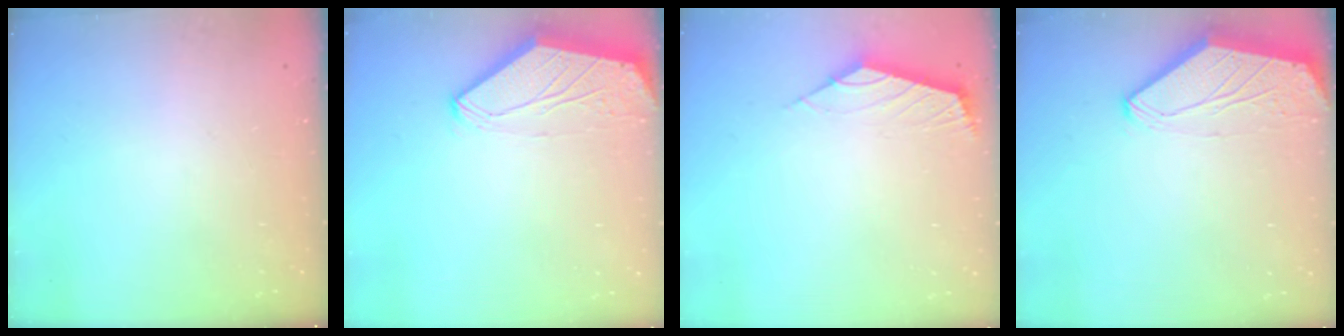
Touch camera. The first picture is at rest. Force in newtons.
{"total": 0.0}
{"total": 2.5, "press": 2.4, "slide": 0.7}
{"total": 0.0}